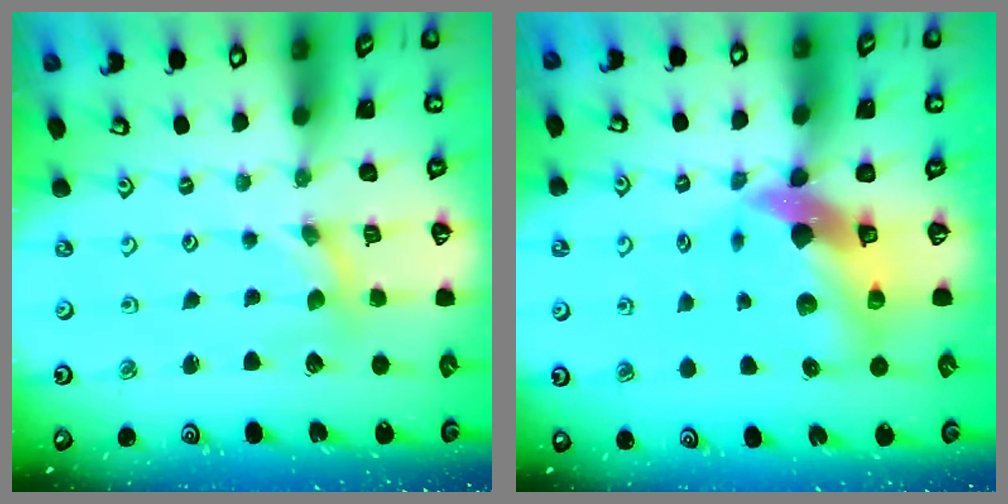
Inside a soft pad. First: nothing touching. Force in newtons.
{"total": 11.8, "press": 11.6, "slide": 1.9}